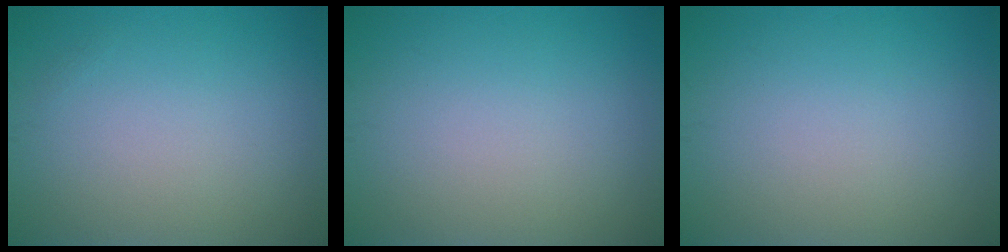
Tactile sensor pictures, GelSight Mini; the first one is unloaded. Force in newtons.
{"total": 0.0}
{"total": 0.0}